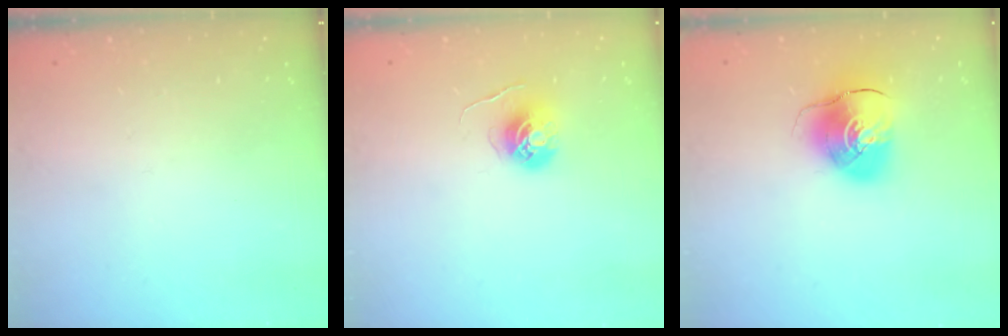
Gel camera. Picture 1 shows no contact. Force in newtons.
{"total": 5.9, "press": 5.9, "slide": 0.3}
{"total": 11.3, "press": 11.2, "slide": 1.4}